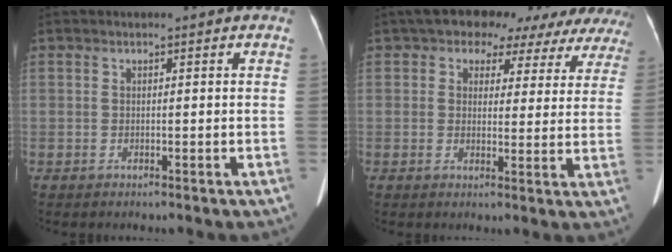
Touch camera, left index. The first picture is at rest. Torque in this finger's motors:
{"motor_torque": [0.95, -1.19, 0.84, 0.11]}